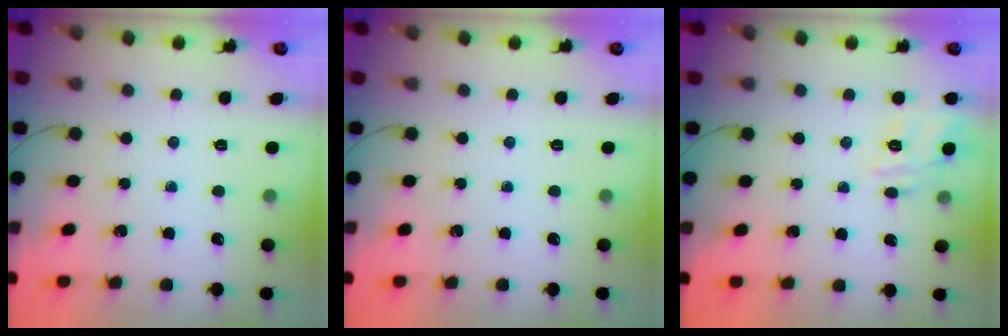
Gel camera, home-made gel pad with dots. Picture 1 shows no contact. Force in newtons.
{"total": 0.0}
{"total": 11.4, "press": 11.4, "slide": 0.9}